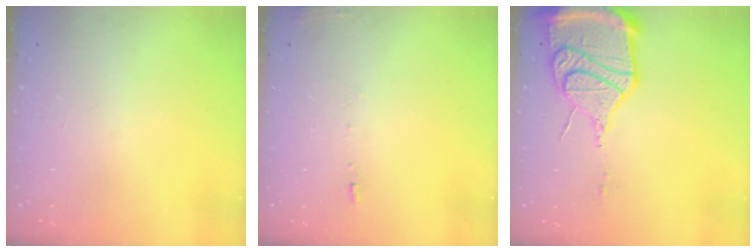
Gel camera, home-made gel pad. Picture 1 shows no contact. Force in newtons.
{"total": 7.2, "press": 7.2, "slide": 0.7}
{"total": 17.6, "press": 17.4, "slide": 2.2}